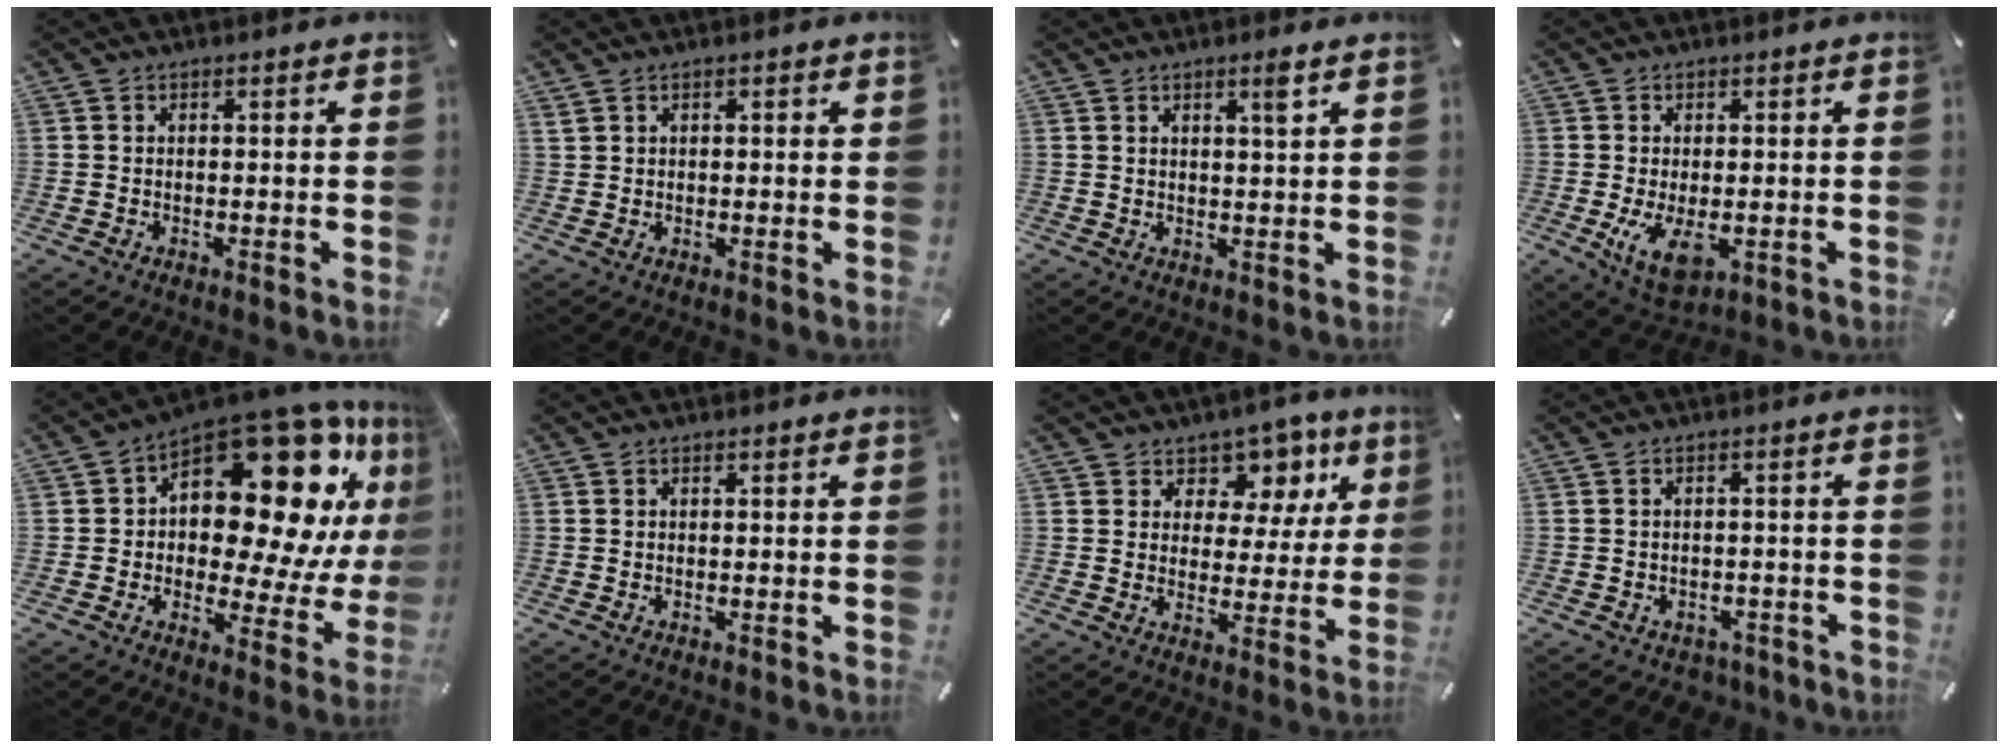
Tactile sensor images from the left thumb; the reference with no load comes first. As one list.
[{"total": 1.3, "force": [0.8, 0.9, 0.5], "torque": [-0.010, 0.002, 0.015]}, {"total": 3.2, "force": [2.0, 0.2, 2.5], "torque": [-0.044, -0.003, 0.031]}, {"total": 7.3, "force": [-1.1, 4.2, 5.8], "torque": [-0.105, -0.013, -0.021]}, {"total": 23.3, "force": [10.8, 11.6, 17.0], "torque": [-0.236, -0.099, 0.180]}, {"total": 0.0}, {"total": 8.7, "force": [5.7, 6.0, 2.6], "torque": [-0.031, -0.047, 0.099]}, {"total": 2.6, "force": [-1.6, 1.9, 0.6], "torque": [-0.012, 0.010, -0.034]}]